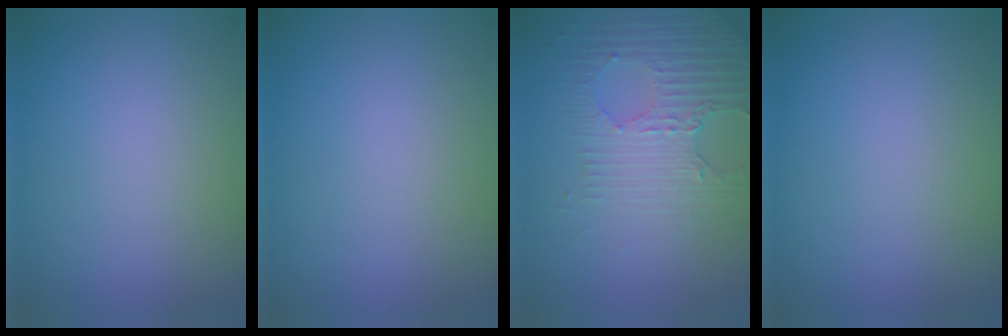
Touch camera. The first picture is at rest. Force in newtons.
{"total": 0.0}
{"total": 3.8, "press": 3.7, "slide": 0.8}
{"total": 0.0}